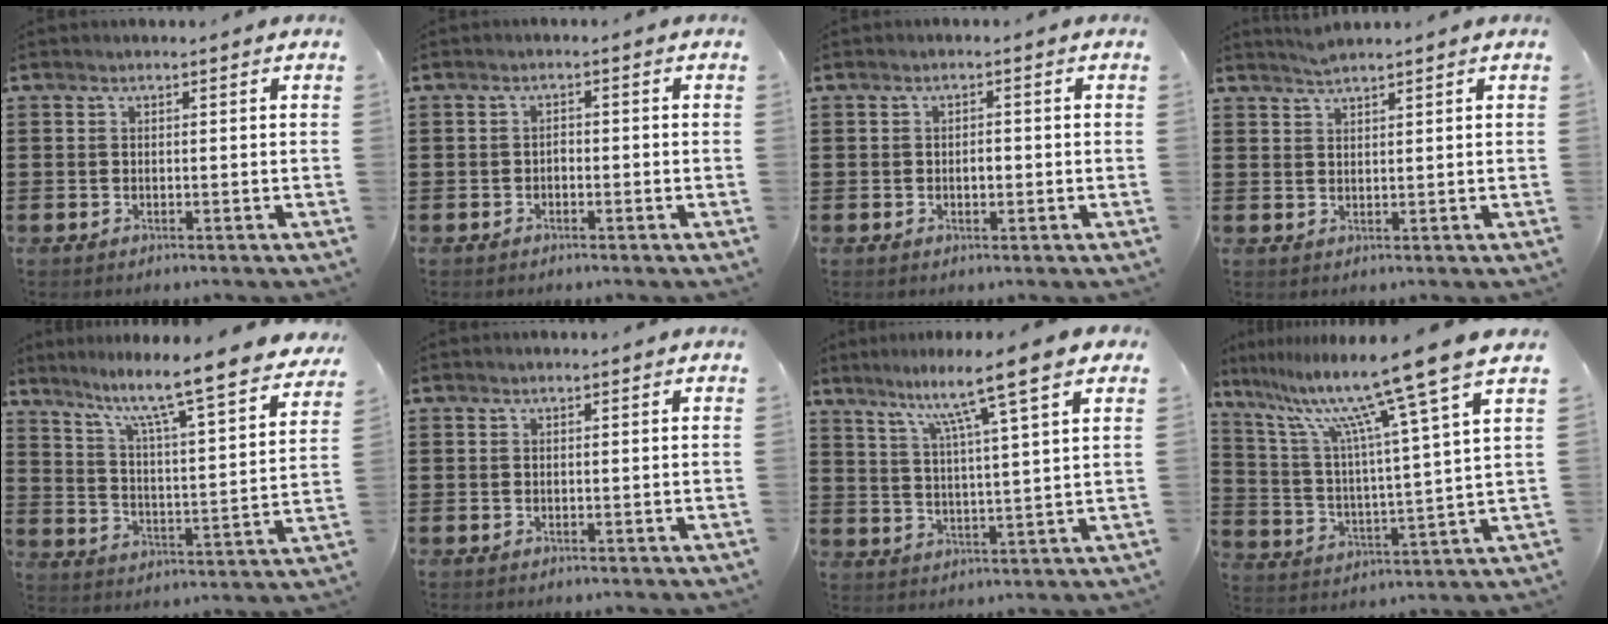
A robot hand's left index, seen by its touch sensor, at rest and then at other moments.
{"total": 1.1, "force": [-0.9, 0.4, 0.4], "torque": [-0.013, 0.002, -0.019]}
{"total": 1.5, "force": [-0.2, 0.8, 1.3], "torque": [-0.026, 0.005, -0.006]}
{"total": 1.6, "force": [1.5, -0.3, 0.4], "torque": [-0.011, 0.000, 0.030]}
{"total": 8.5, "force": [7.2, -0.5, 4.5], "torque": [-0.102, -0.066, 0.108]}
{"total": 0.0}
{"total": 9.4, "force": [6.9, -0.6, 6.4], "torque": [-0.129, -0.037, 0.107]}
{"total": 13.6, "force": [10.3, -0.3, 8.9], "torque": [-0.193, -0.067, 0.160]}